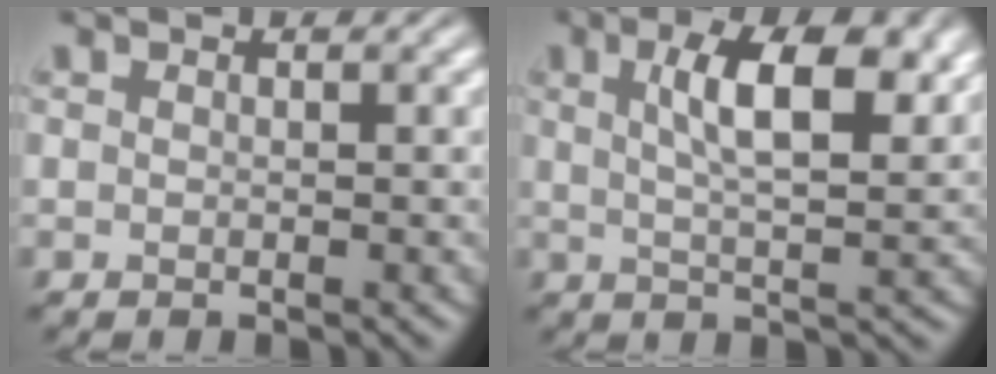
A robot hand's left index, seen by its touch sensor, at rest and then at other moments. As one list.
[{"total": 7.3, "force": [2.6, 2.4, 6.4], "torque": [-0.099, 0.004, 0.042]}]